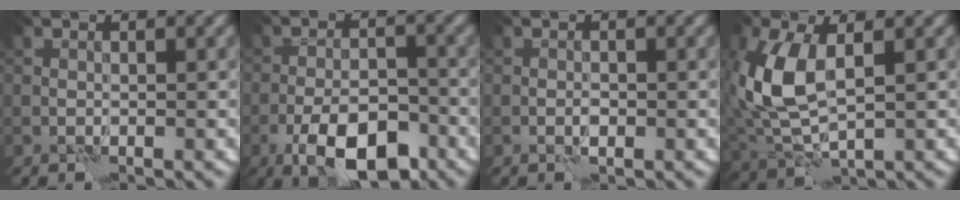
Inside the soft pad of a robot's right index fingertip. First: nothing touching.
{"total": 7.6, "force": [-4.4, 2.9, 5.4], "torque": [-0.087, 0.004, -0.079]}
{"total": 0.7, "force": [-0.3, 0.3, 0.6], "torque": [-0.012, 0.002, -0.007]}
{"total": 7.8, "force": [1.2, 4.1, 6.5], "torque": [-0.167, 0.003, 0.023]}